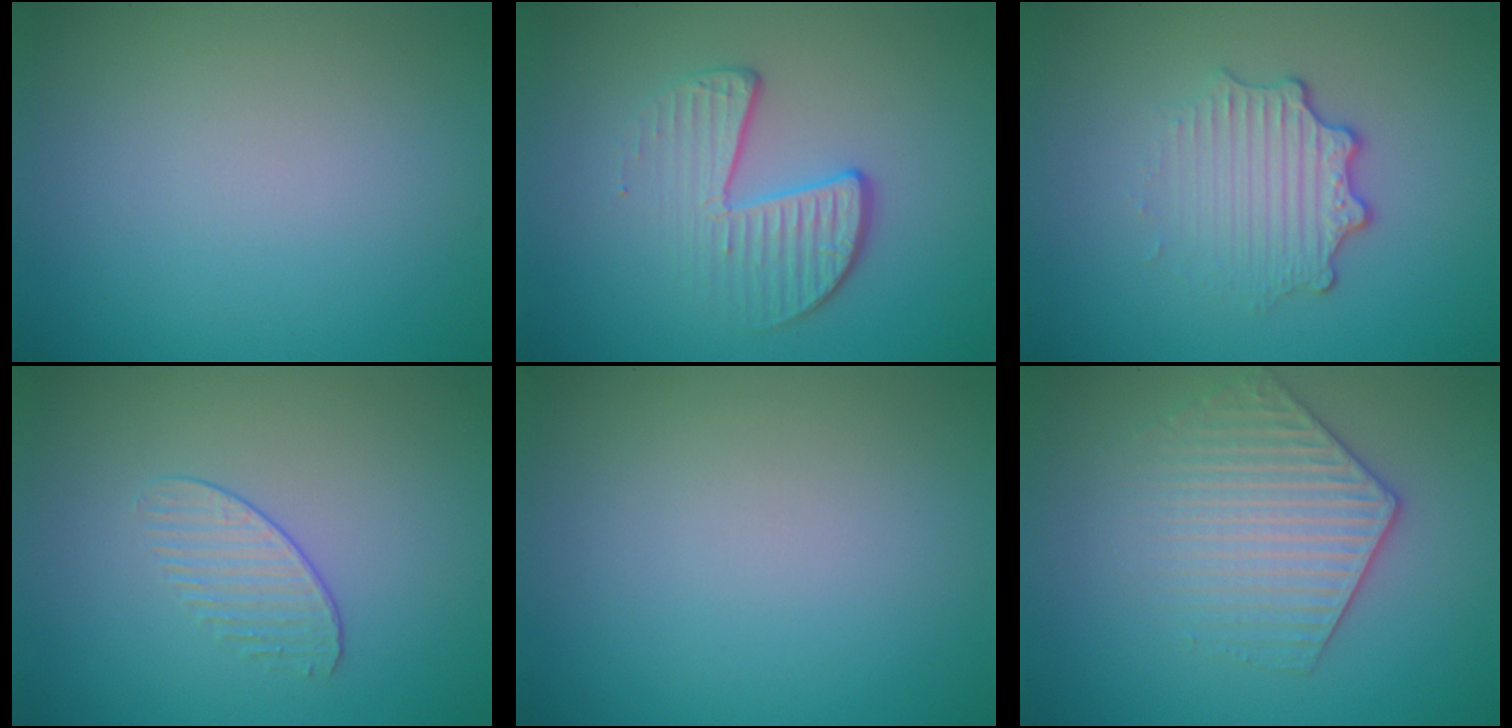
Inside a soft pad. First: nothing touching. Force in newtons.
{"total": 4.1, "press": 2.8, "slide": 2.9}
{"total": 3.3, "press": 2.5, "slide": 2.2}
{"total": 1.3, "press": 0.7, "slide": 1.1}
{"total": 0.0}
{"total": 3.7, "press": 3.5, "slide": 1.3}